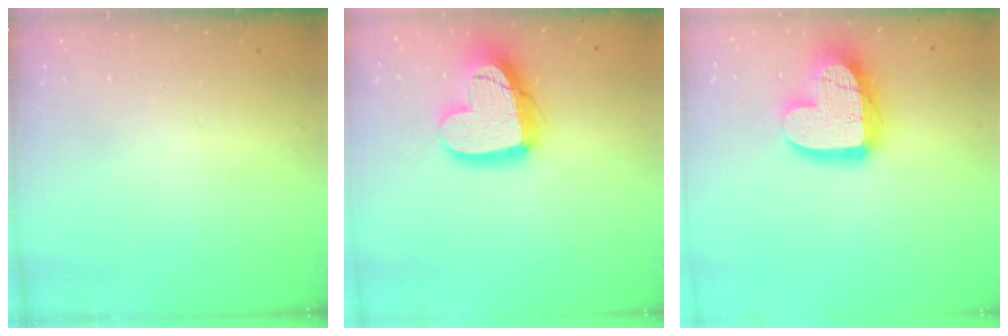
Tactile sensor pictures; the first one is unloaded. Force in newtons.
{"total": 17.4, "press": 17.4, "slide": 1.4}
{"total": 16.9, "press": 16.9, "slide": 1.3}